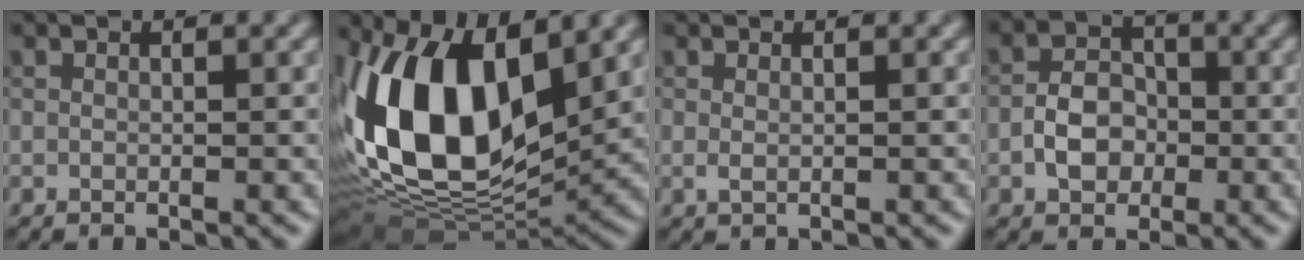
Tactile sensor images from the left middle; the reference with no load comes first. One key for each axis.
{"total": 14.5, "fx": 2.8, "fy": 7.7, "fz": 11.9, "tx": -0.231, "ty": -0.001, "tz": 0.037}
{"total": 0.7, "fx": 0.2, "fy": 0.3, "fz": 0.6, "tx": -0.013, "ty": -0.001, "tz": 0.003}
{"total": 3.5, "fx": -1.1, "fy": 2.6, "fz": 2.1, "tx": -0.031, "ty": 0.006, "tz": -0.023}